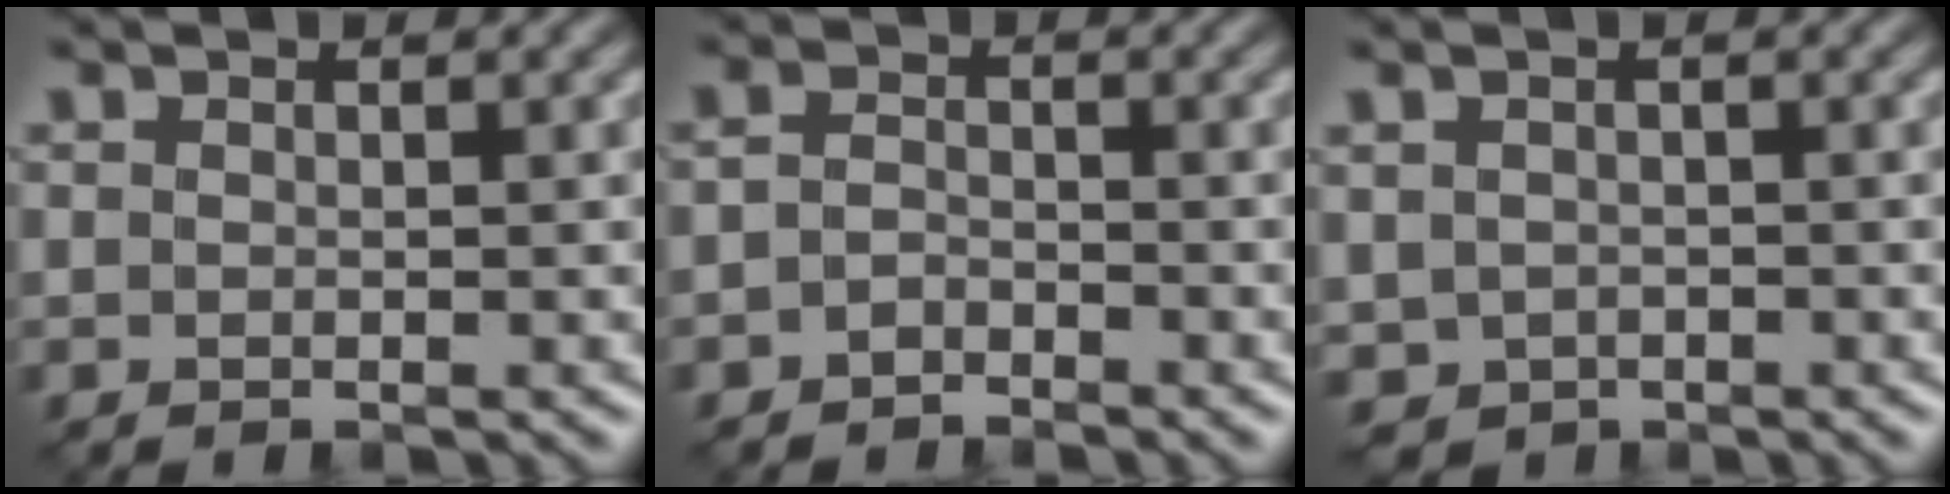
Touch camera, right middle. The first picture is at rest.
{"total": 1.5, "force": [-1.3, 0.6, 0.5], "torque": [-0.016, 0.007, -0.029]}
{"total": 1.7, "force": [-0.6, 1.4, 0.7], "torque": [-0.021, -0.004, -0.010]}